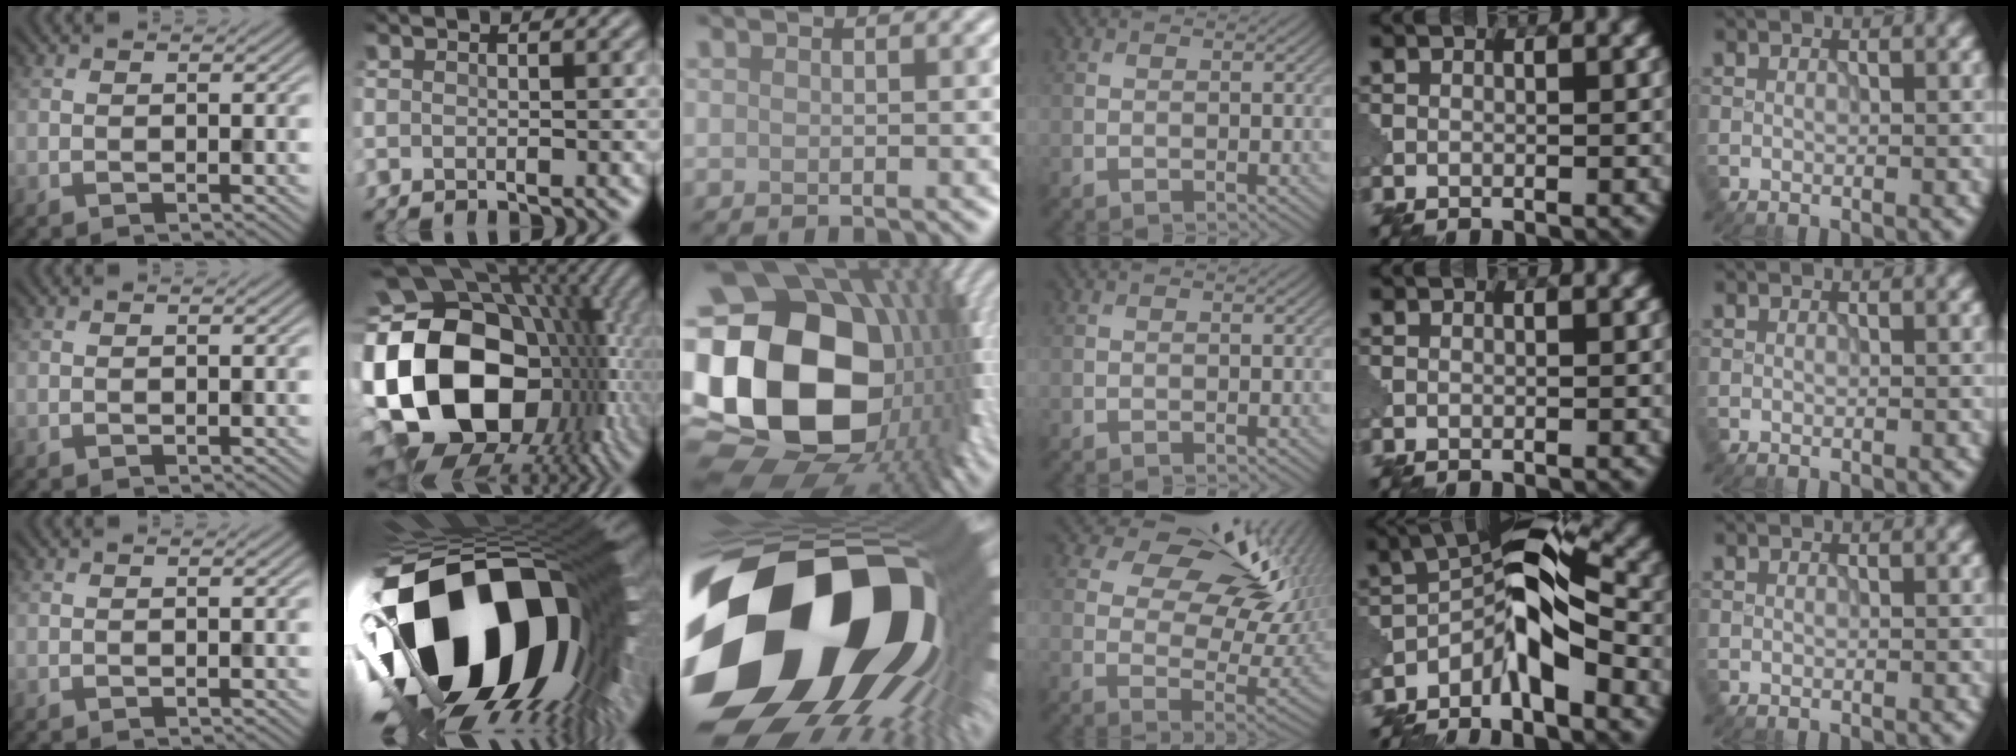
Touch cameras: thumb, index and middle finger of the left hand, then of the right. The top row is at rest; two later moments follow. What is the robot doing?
{"motion": "disassemble", "object": "puzzle pieces"}